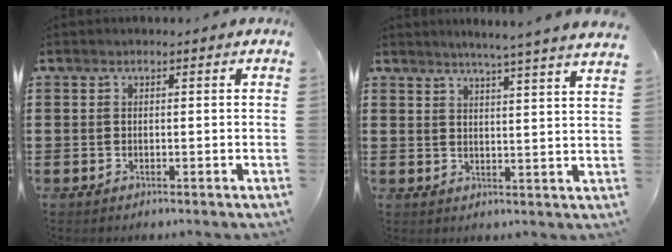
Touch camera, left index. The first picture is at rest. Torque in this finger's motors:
{"motor_torque": [0.65, -0.64, 0.07, 0.10]}